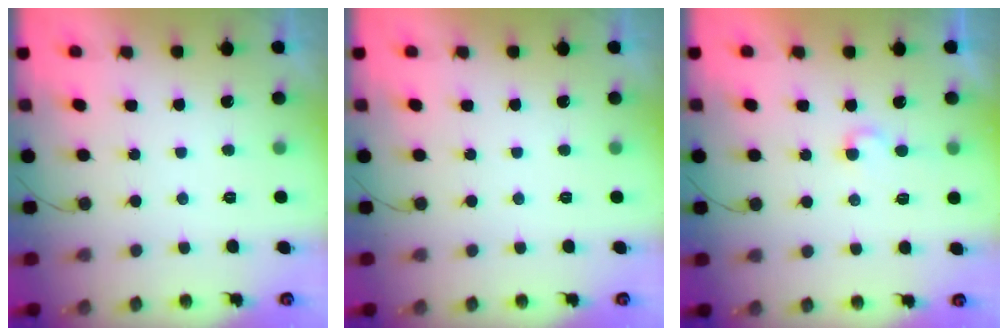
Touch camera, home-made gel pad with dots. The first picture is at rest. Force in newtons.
{"total": 0.0}
{"total": 3.8, "press": 3.7, "slide": 0.3}